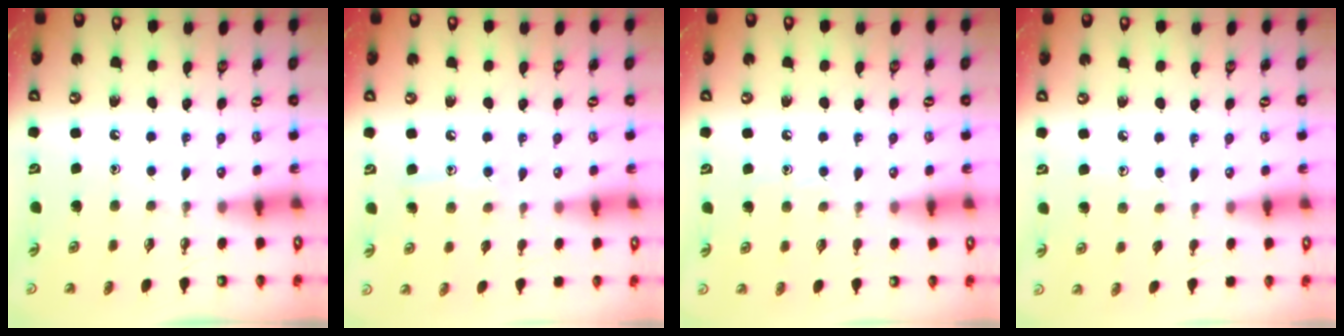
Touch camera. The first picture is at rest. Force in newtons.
{"total": 6.6, "press": 6.6, "slide": 0.4}
{"total": 5.4, "press": 5.3, "slide": 0.8}
{"total": 5.0, "press": 5.0, "slide": 0.4}